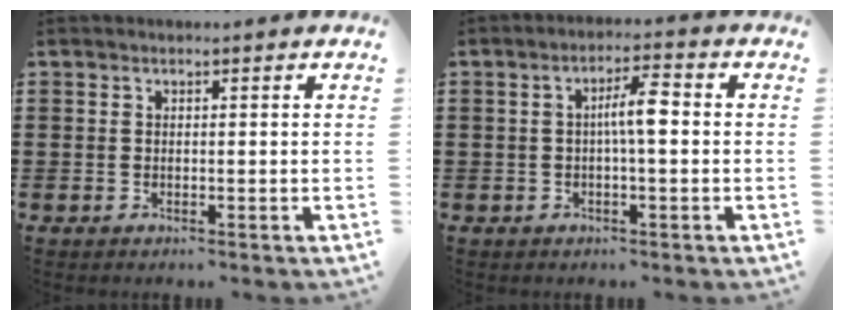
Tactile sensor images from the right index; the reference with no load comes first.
{"total": 4.9, "force": [0.0, 1.0, 4.8], "torque": [-0.088, 0.010, -0.005]}